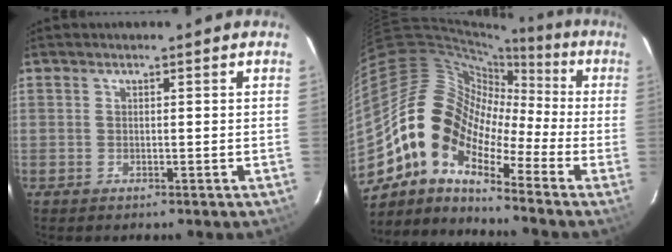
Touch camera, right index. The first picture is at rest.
{"total": 13.1, "force": [-7.2, 7.5, 8.0], "torque": [-0.137, 0.015, -0.160]}